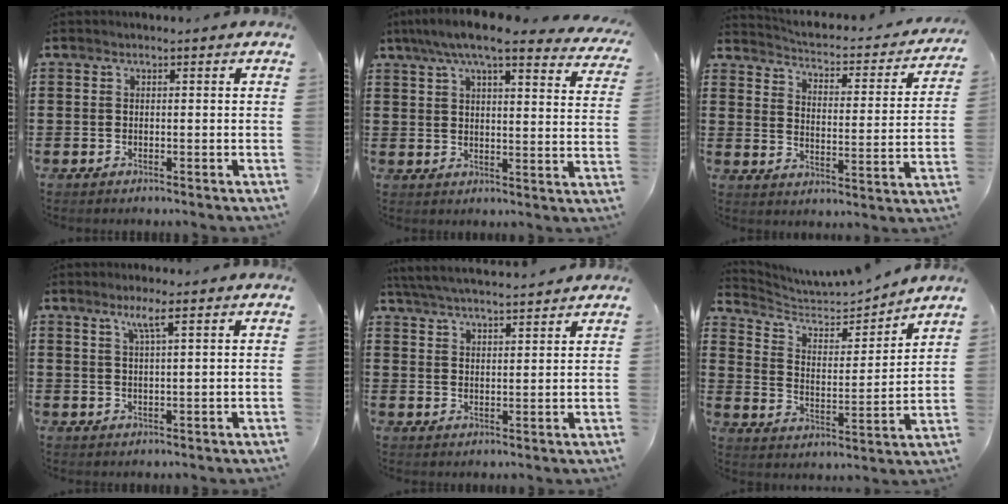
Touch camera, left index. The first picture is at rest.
{"total": 8.3, "force": [6.9, 0.9, 4.6], "torque": [-0.102, -0.022, 0.118]}
{"total": 2.7, "force": [2.6, 0.1, 0.6], "torque": [-0.031, -0.028, 0.034]}
{"total": 3.1, "force": [1.7, -0.1, 2.6], "torque": [-0.055, 0.000, 0.029]}
{"total": 4.6, "force": [4.4, -0.1, 1.2], "torque": [-0.038, -0.018, 0.079]}
{"total": 5.1, "force": [4.6, 1.2, 1.7], "torque": [-0.058, -0.036, 0.072]}